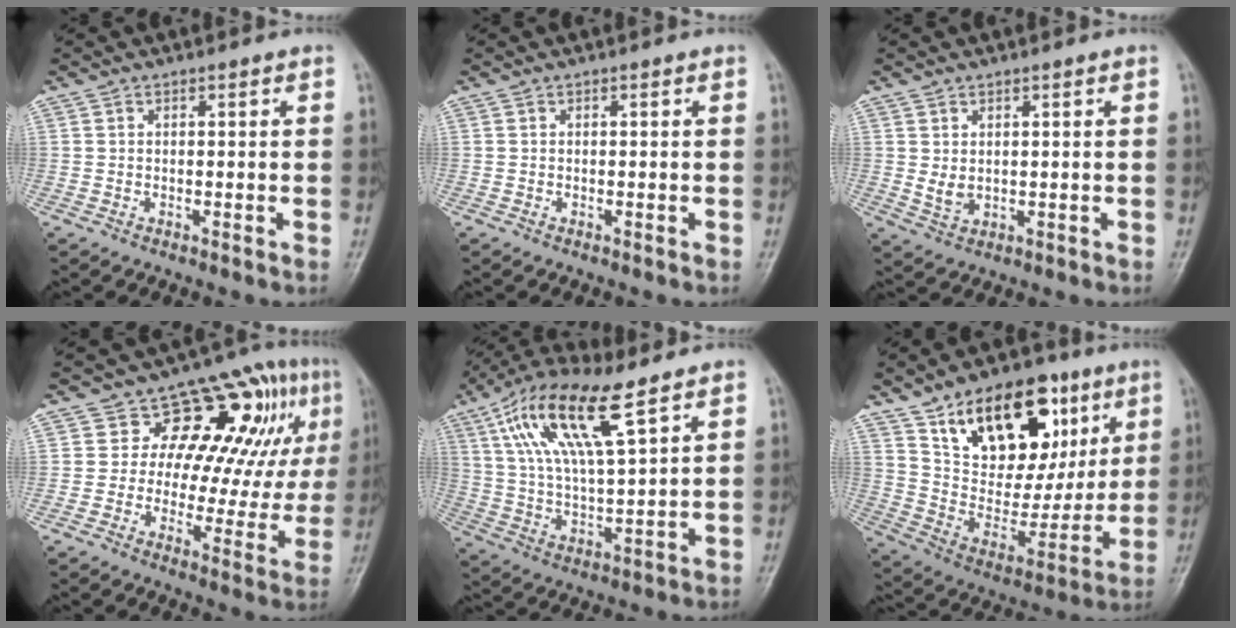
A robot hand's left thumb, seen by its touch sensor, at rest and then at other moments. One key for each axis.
{"total": 0.0}
{"total": 2.7, "fx": 0.6, "fy": 1.8, "fz": 1.9, "tx": -0.028, "ty": -0.010, "tz": 0.020}
{"total": 17.0, "fx": 6.0, "fy": 9.7, "fz": 12.7, "tx": -0.104, "ty": 0.002, "tz": 0.074}
{"total": 16.7, "fx": 8.5, "fy": 4.8, "fz": 13.5, "tx": -0.259, "ty": -0.015, "tz": 0.162}
{"total": 24.1, "fx": 11.8, "fy": 14.1, "fz": 15.6, "tx": -0.192, "ty": -0.028, "tz": 0.203}